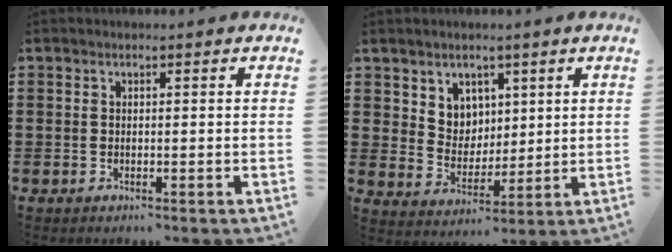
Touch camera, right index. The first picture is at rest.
{"total": 5.5, "force": [3.4, 4.4, 0.4], "torque": [-0.035, 0.001, 0.064]}